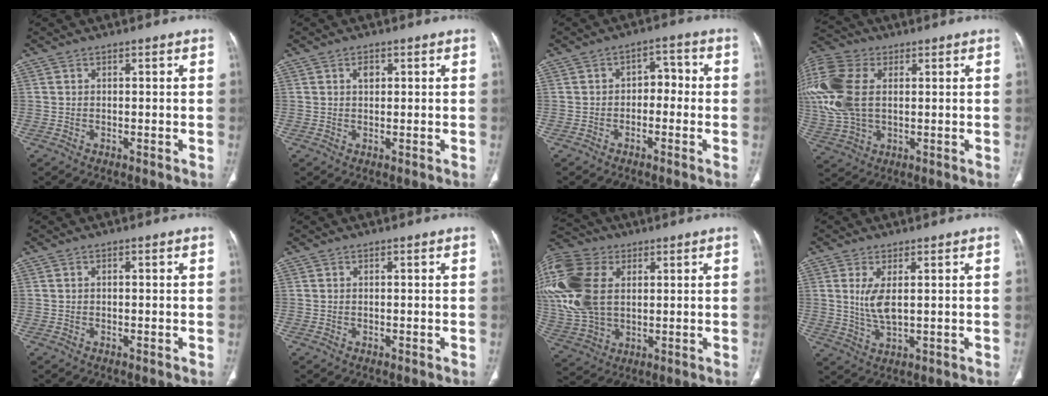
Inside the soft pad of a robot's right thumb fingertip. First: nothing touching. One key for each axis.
{"total": 1.7, "fx": 0.6, "fy": 1.1, "fz": 1.1, "tx": -0.014, "ty": 0.000, "tz": 0.010}
{"total": 4.5, "fx": -1.0, "fy": 3.1, "fz": 3.1, "tx": -0.023, "ty": 0.028, "tz": -0.025}
{"total": 19.7, "fx": 3.6, "fy": 12.9, "fz": 14.4, "tx": -0.369, "ty": 0.013, "tz": 0.069}
{"total": 0.0}
{"total": 0.0}
{"total": 23.5, "fx": 5.5, "fy": 15.9, "fz": 16.3, "tx": -0.395, "ty": 0.011, "tz": 0.110}
{"total": 5.3, "fx": 1.0, "fy": 2.0, "fz": 4.8, "tx": -0.105, "ty": -0.014, "tz": 0.028}